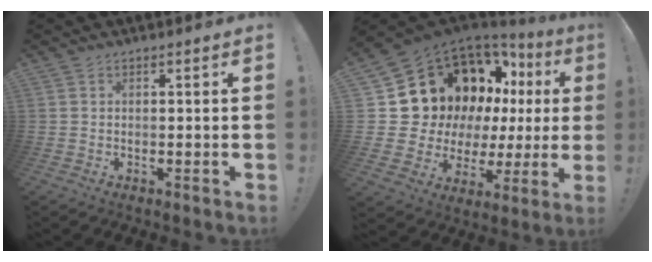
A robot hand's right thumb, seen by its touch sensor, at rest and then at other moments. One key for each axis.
{"total": 19.0, "fx": 8.7, "fy": 12.6, "fz": 11.2, "tx": -0.187, "ty": -0.066, "tz": 0.191}